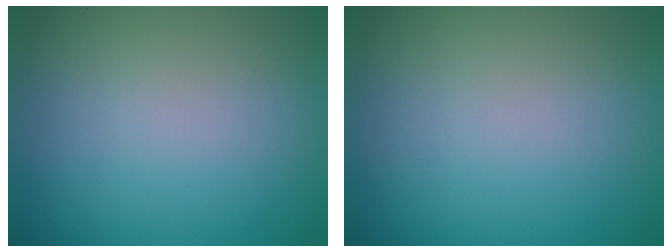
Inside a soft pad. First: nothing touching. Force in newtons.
{"total": 0.0}